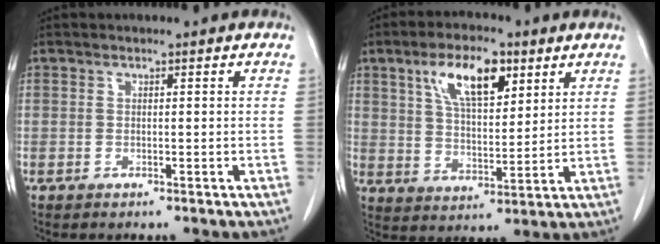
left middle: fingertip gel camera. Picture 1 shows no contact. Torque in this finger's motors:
{"motor_torque": [1.56, -0.58, 0.18, 0.06]}